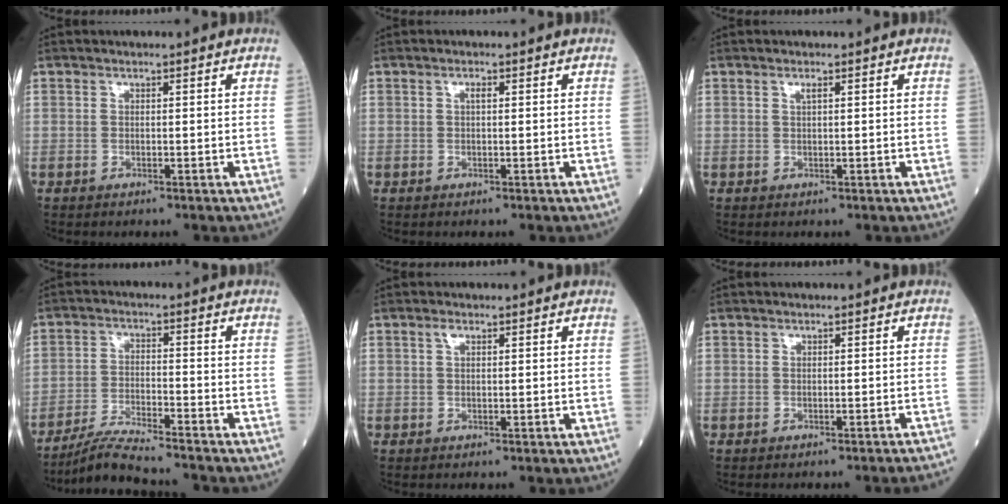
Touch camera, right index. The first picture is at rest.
{"total": 0.8, "force": [0.2, 0.2, 0.8], "torque": [-0.016, 0.002, 0.003]}
{"total": 0.7, "force": [0.4, 0.0, 0.6], "torque": [-0.014, 0.000, 0.007]}
{"total": 8.6, "force": [-7.9, -0.1, 3.4], "torque": [-0.062, -0.017, -0.139]}
{"total": 0.9, "force": [0.4, 0.3, 0.7], "torque": [-0.015, 0.006, 0.008]}
{"total": 4.8, "force": [-4.5, -1.1, 1.2], "torque": [-0.006, -0.014, -0.047]}